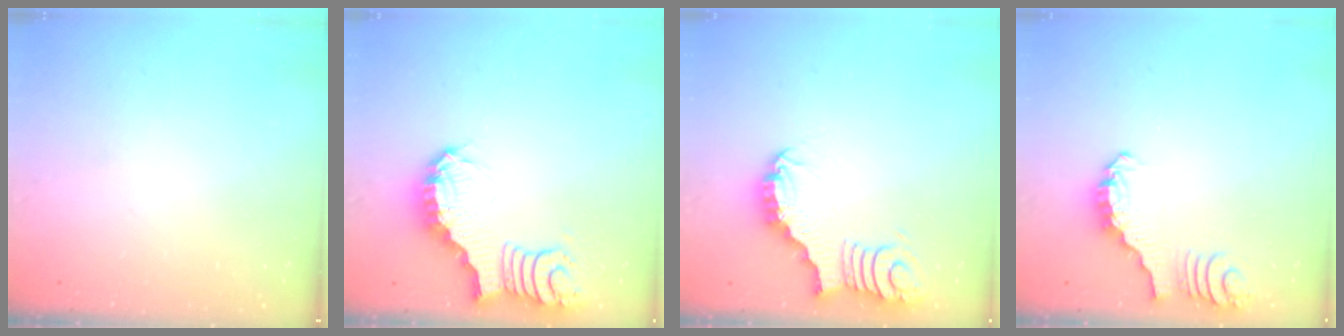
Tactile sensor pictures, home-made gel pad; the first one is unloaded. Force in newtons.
{"total": 3.5, "press": 3.5, "slide": 0.6}
{"total": 3.7, "press": 3.7, "slide": 0.8}
{"total": 2.9, "press": 2.9, "slide": 0.3}